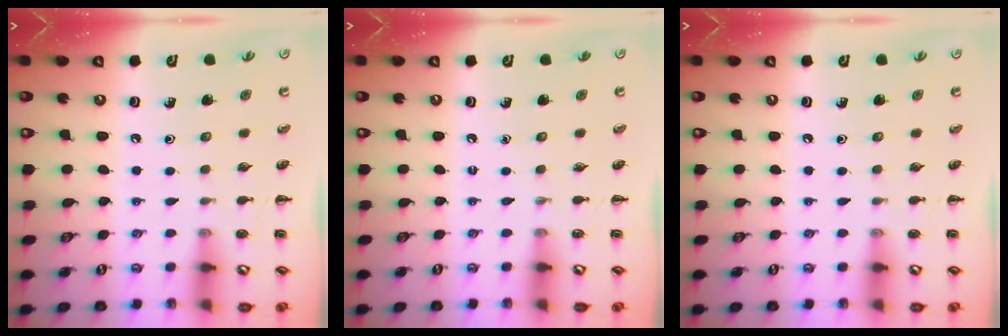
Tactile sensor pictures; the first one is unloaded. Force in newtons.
{"total": 0.0}
{"total": 0.0}